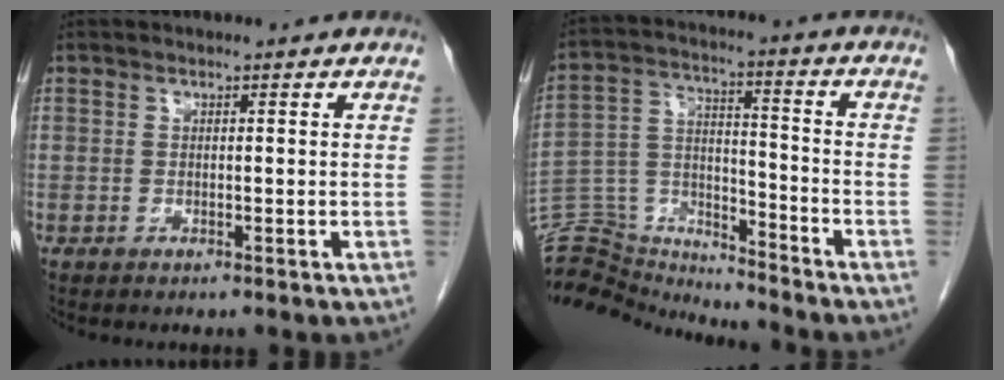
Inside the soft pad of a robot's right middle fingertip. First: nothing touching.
{"total": 12.7, "force": [-12.6, 1.5, -0.2], "torque": [-0.007, 0.051, -0.226]}